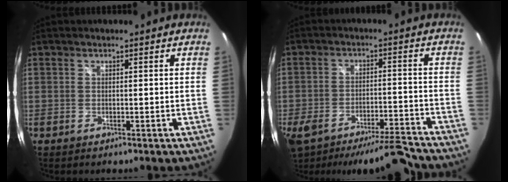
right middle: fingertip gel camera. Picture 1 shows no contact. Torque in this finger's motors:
{"motor_torque": [1.07, -1.07, 0.46, 0.09]}